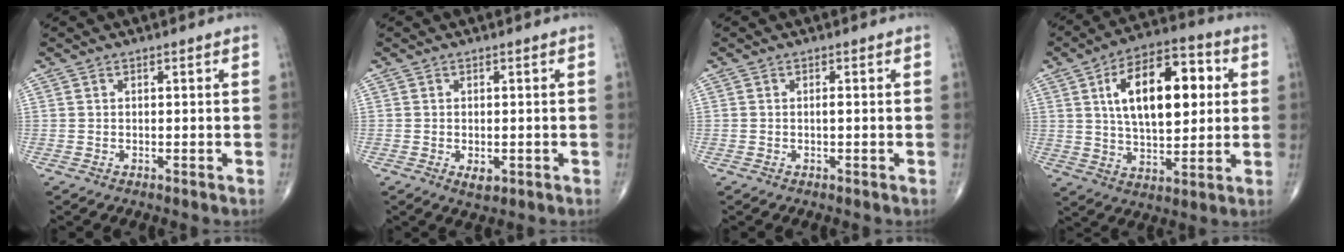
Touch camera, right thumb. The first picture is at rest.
{"total": 2.4, "force": [-0.7, 1.4, 1.8], "torque": [-0.022, -0.002, -0.006]}
{"total": 0.5, "force": [-0.1, 0.1, 0.5], "torque": [-0.011, 0.000, -0.003]}
{"total": 18.6, "force": [4.2, 9.4, 15.5], "torque": [-0.223, 0.008, 0.065]}